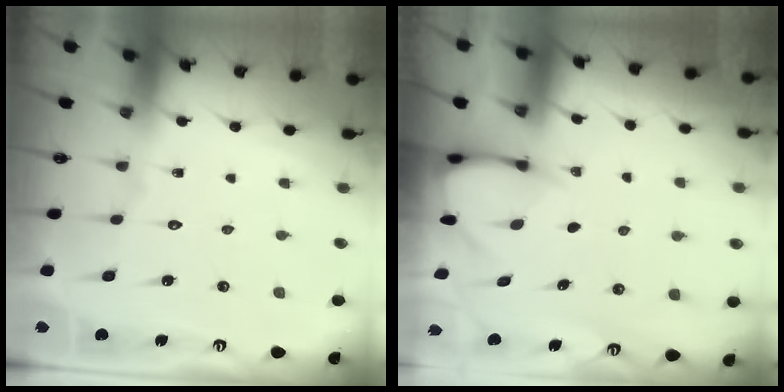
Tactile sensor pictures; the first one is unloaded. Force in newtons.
{"total": 3.5, "press": 3.5, "slide": 0.3}